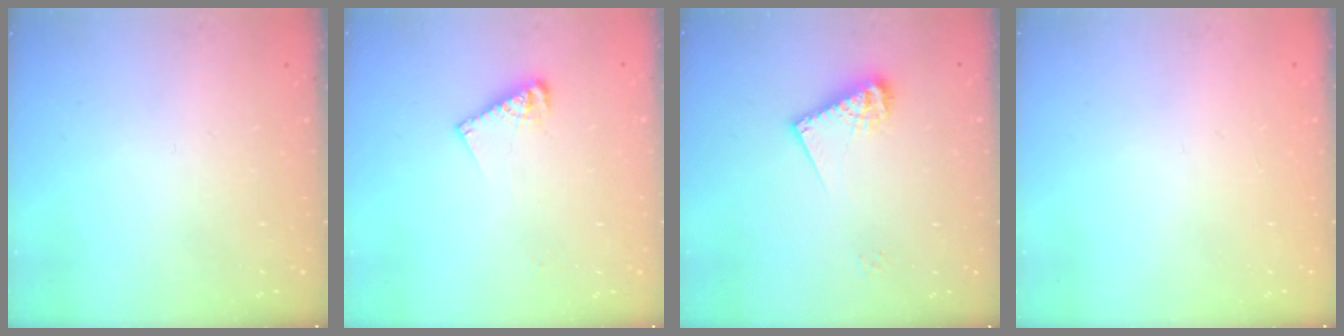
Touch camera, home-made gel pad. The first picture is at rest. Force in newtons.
{"total": 6.8, "press": 6.8, "slide": 0.1}
{"total": 9.4, "press": 9.4, "slide": 0.4}
{"total": 0.0}